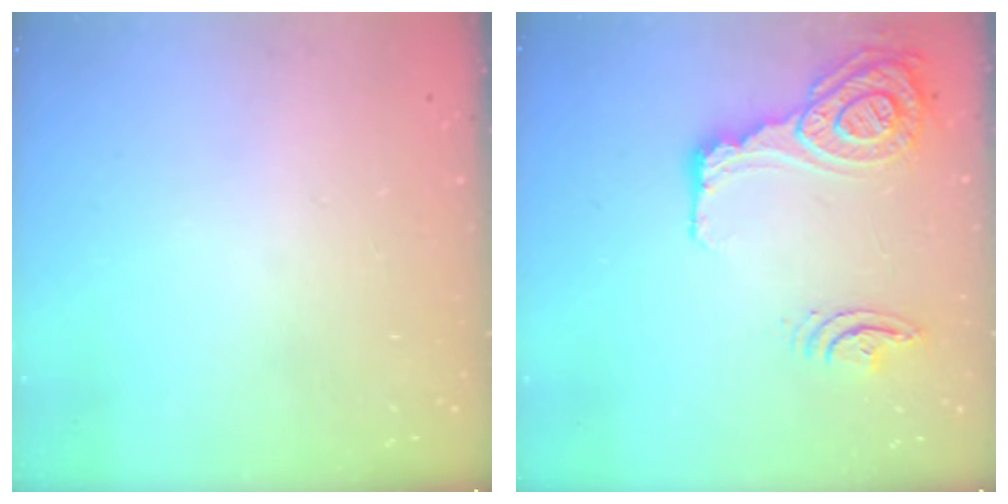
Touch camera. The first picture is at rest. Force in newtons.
{"total": 18.9, "press": 18.6, "slide": 3.2}